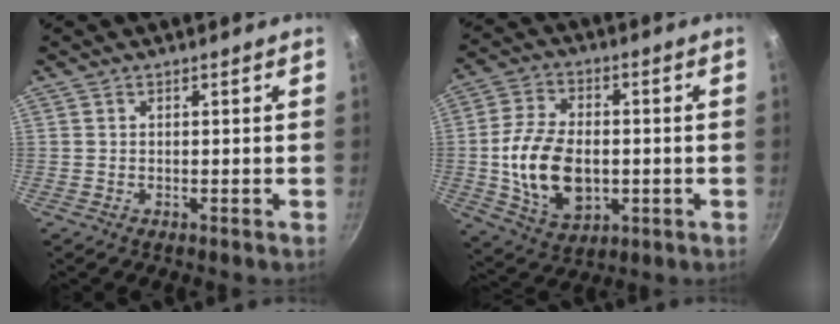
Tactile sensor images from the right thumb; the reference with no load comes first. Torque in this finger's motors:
{"motor_torque": [-0.09, 1.08, 0.68, 0.69, 0.15]}